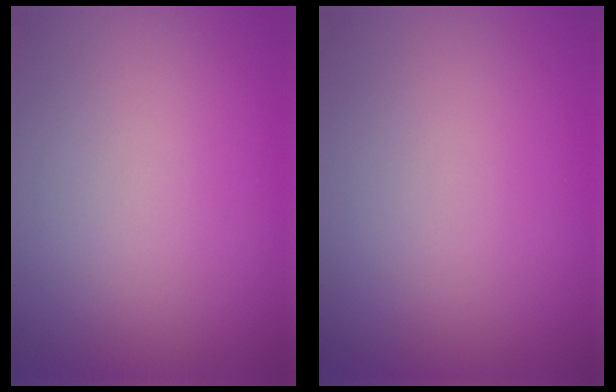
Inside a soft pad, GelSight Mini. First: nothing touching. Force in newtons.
{"total": 0.0}